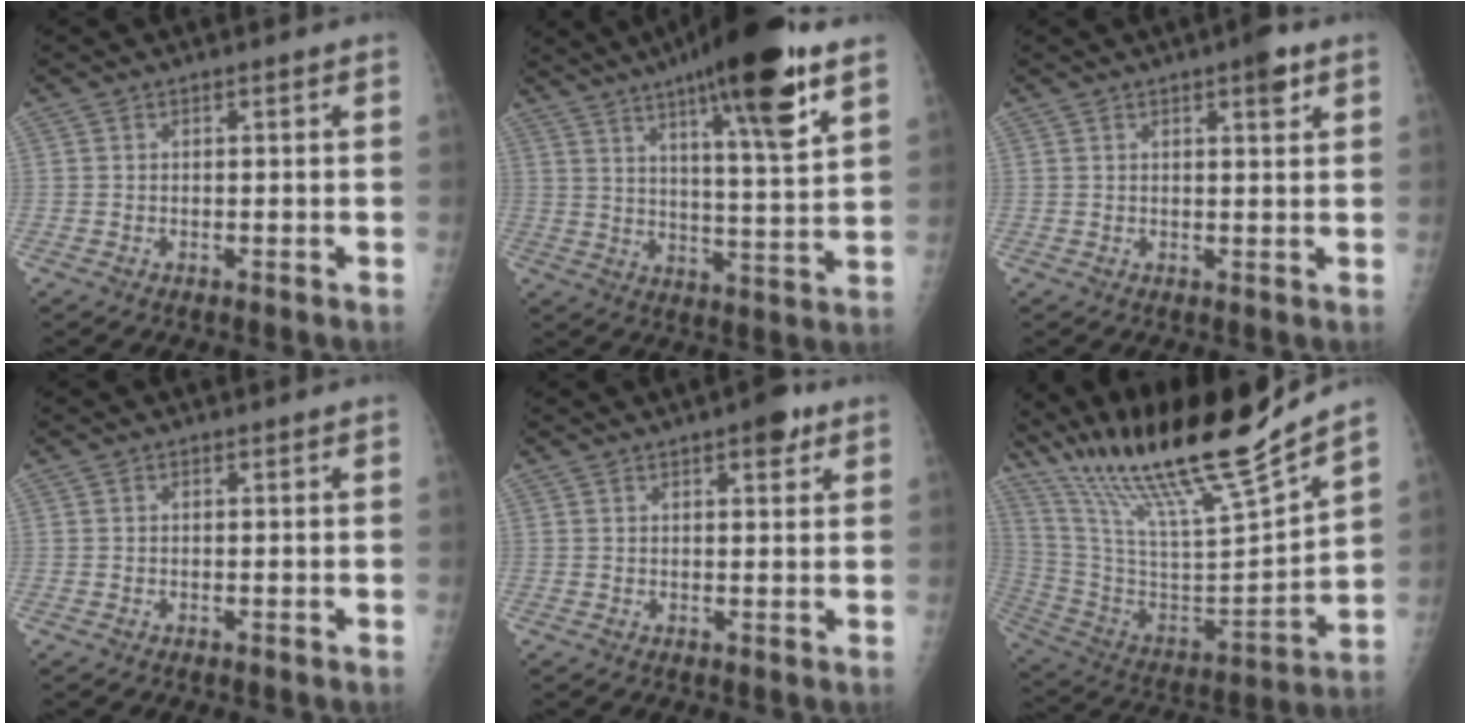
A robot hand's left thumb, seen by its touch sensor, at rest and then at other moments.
{"total": 20.1, "force": [11.7, 3.1, 16.0], "torque": [-0.237, -0.044, 0.180]}
{"total": 3.8, "force": [2.1, 0.9, 3.0], "torque": [-0.037, -0.008, 0.026]}
{"total": 0.0}
{"total": 4.2, "force": [2.4, 1.6, 3.1], "torque": [-0.030, -0.008, 0.029]}
{"total": 25.6, "force": [20.9, 1.8, 14.8], "torque": [-0.239, -0.100, 0.374]}